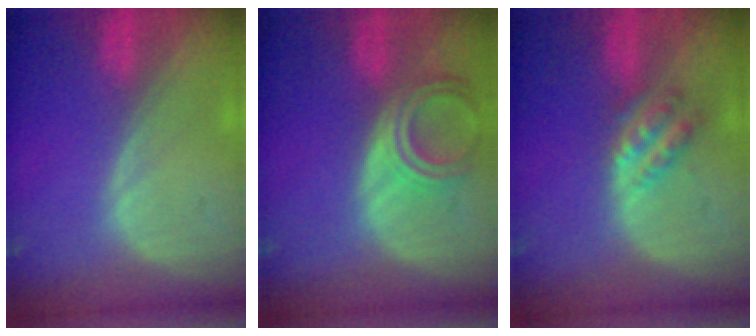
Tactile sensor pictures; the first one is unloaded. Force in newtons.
{"total": 6.3, "press": 5.6, "slide": 2.8}
{"total": 4.7, "press": 4.1, "slide": 2.2}